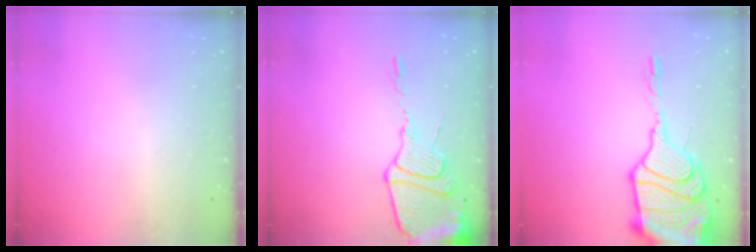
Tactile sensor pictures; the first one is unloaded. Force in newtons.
{"total": 14.1, "press": 14.0, "slide": 1.3}
{"total": 20.5, "press": 19.8, "slide": 5.4}